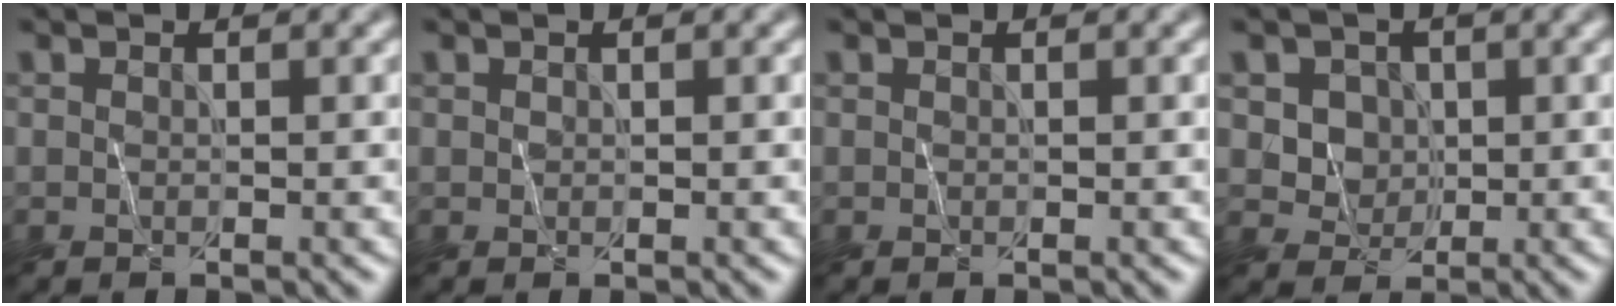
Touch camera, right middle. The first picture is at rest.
{"total": 0.0}
{"total": 0.0}
{"total": 2.4, "force": [0.8, 2.2, 0.5], "torque": [-0.005, 0.000, 0.019]}